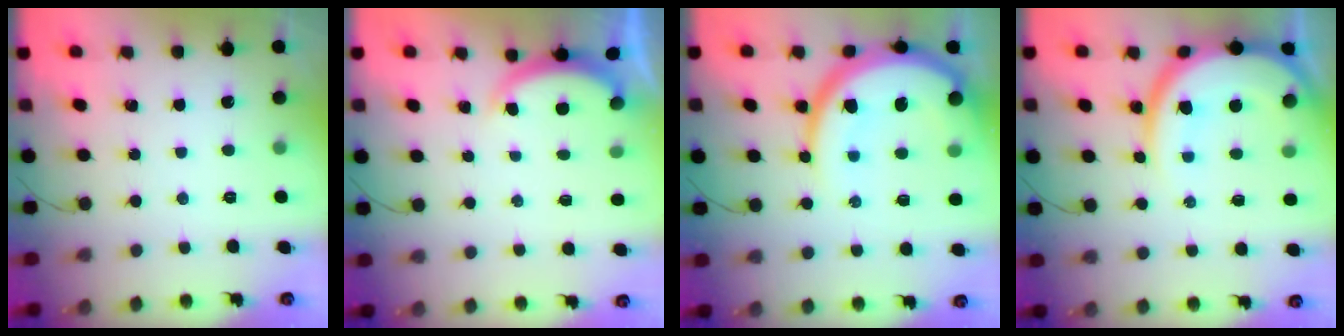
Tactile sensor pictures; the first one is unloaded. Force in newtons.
{"total": 2.2, "press": 2.2, "slide": 0.5}
{"total": 17.8, "press": 17.7, "slide": 2.0}
{"total": 15.2, "press": 15.2, "slide": 1.1}